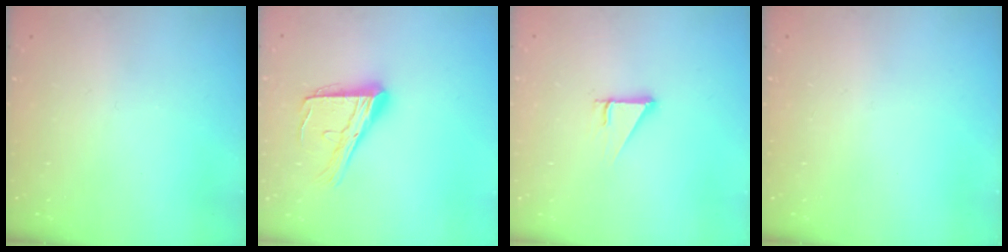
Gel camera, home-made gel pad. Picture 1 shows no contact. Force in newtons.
{"total": 16.9, "press": 16.8, "slide": 1.8}
{"total": 2.5, "press": 2.5, "slide": 0.1}
{"total": 0.0}